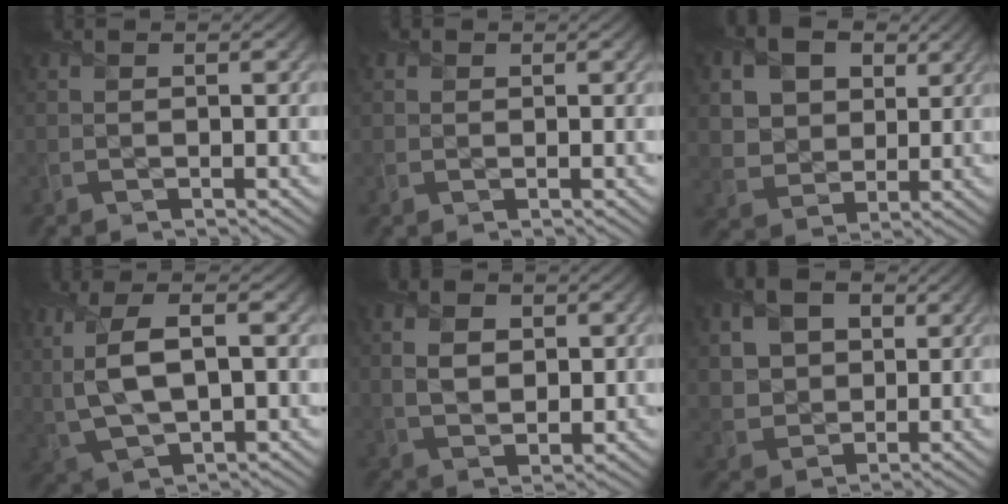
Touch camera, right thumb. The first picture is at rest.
{"total": 0.9, "force": [0.5, 0.8, 0.0], "torque": [0.000, -0.003, 0.010]}
{"total": 11.2, "force": [5.1, 8.4, 5.3], "torque": [-0.164, 0.007, 0.108]}
{"total": 9.4, "force": [1.6, 4.5, 8.0], "torque": [-0.190, 0.004, 0.033]}
{"total": 5.3, "force": [1.2, 3.6, 3.7], "torque": [-0.077, -0.002, 0.025]}
{"total": 7.7, "force": [2.9, 5.9, 4.0], "torque": [-0.131, 0.002, 0.054]}